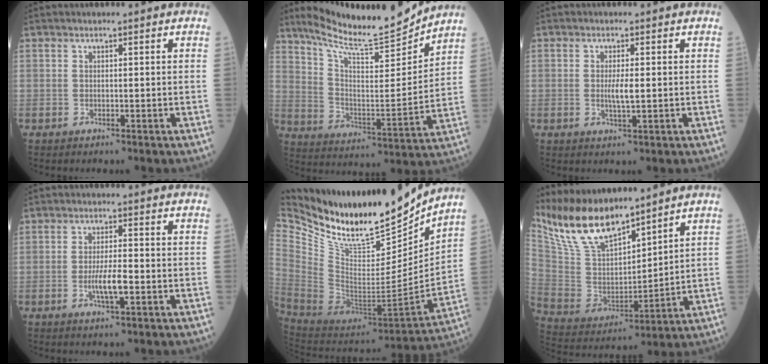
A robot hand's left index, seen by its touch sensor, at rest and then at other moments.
{"total": 16.3, "force": [15.0, 0.6, 6.3], "torque": [-0.116, -0.020, 0.249]}
{"total": 2.5, "force": [0.0, 0.3, 2.5], "torque": [-0.053, -0.004, 0.002]}
{"total": 4.2, "force": [-1.2, 0.6, 4.0], "torque": [-0.079, -0.003, -0.022]}
{"total": 23.4, "force": [19.8, 5.5, 11.1], "torque": [-0.216, -0.041, 0.345]}
{"total": 14.2, "force": [12.4, 3.3, 6.0], "torque": [-0.132, 0.009, 0.252]}